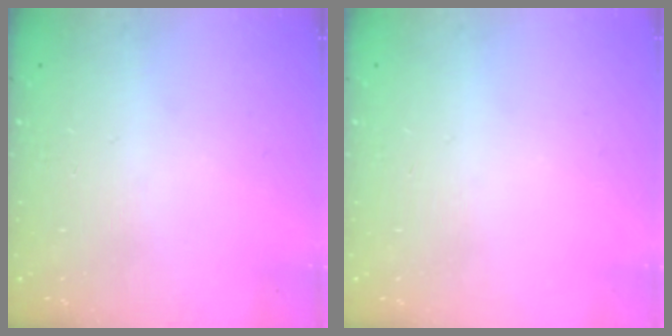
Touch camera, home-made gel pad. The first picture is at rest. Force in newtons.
{"total": 0.0}